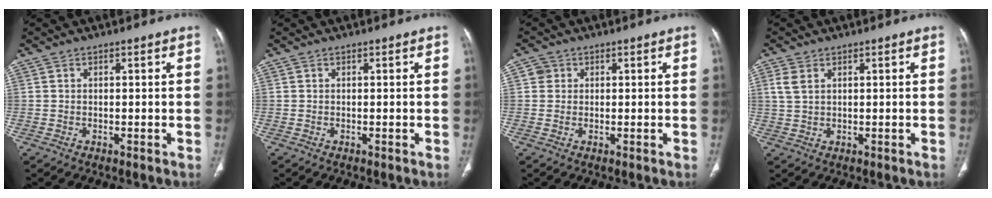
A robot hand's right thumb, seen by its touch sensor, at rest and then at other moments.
{"total": 0.0}
{"total": 2.1, "force": [0.6, 2.0, 0.4], "torque": [0.007, 0.001, 0.005]}
{"total": 3.3, "force": [1.4, 2.0, 2.2], "torque": [-0.053, 0.004, 0.038]}